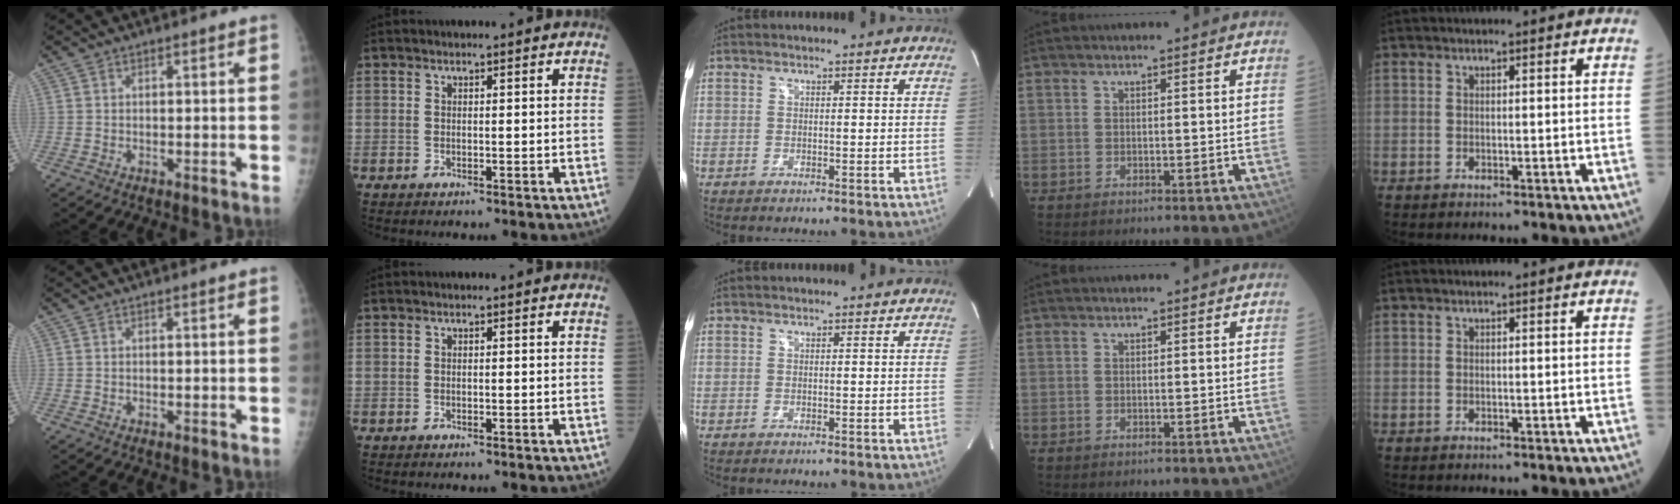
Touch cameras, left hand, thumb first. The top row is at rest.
{}